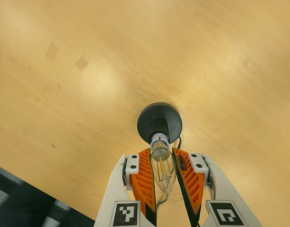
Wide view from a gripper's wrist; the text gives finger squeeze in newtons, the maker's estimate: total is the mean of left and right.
{"total": 12.1, "left": 12.0, "right": 12.1}